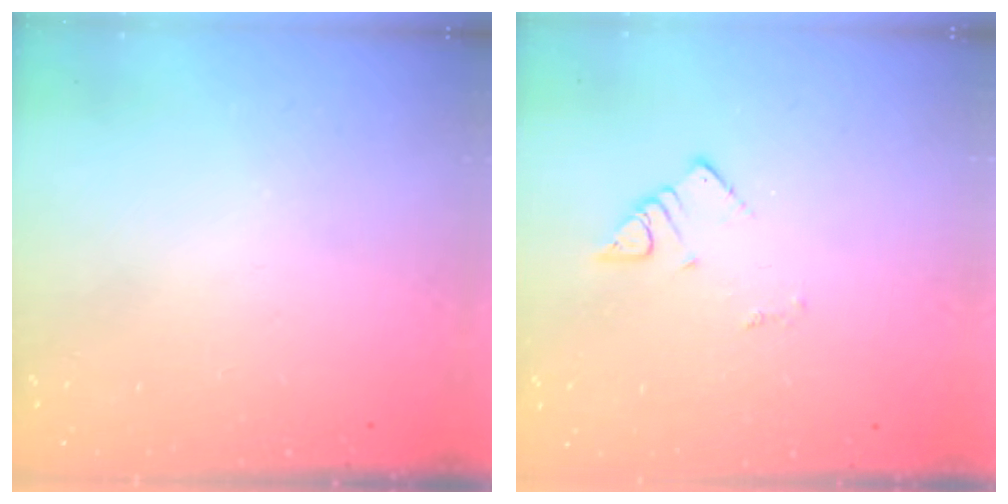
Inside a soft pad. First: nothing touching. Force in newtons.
{"total": 2.7, "press": 2.7, "slide": 0.4}